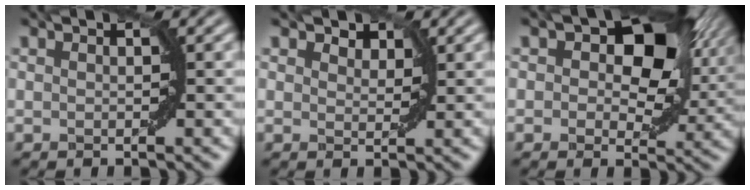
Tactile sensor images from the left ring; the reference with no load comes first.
{"total": 1.8, "force": [1.4, 1.0, 0.6], "torque": [-0.009, -0.001, 0.019]}
{"total": 10.2, "force": [3.7, 6.1, 7.3], "torque": [-0.083, 0.006, 0.046]}